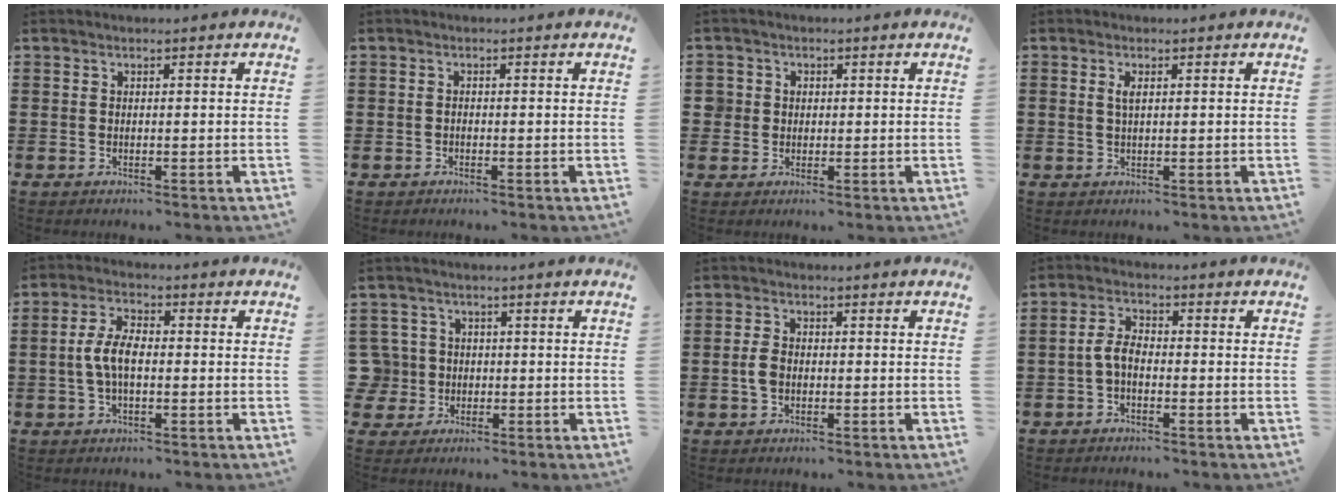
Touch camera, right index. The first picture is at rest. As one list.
[{"total": 0.6, "force": [-0.4, 0.4, 0.2], "torque": [-0.004, 0.000, -0.010]}, {"total": 2.5, "force": [0.4, 2.5, 0.3], "torque": [-0.018, 0.013, 0.005]}, {"total": 1.5, "force": [0.5, 0.5, 1.4], "torque": [-0.029, 0.004, 0.007]}, {"total": 5.2, "force": [-0.5, 2.0, 4.8], "torque": [-0.109, -0.004, -0.015]}, {"total": 4.3, "force": [-0.2, 4.2, 0.8], "torque": [-0.046, 0.010, -0.008]}, {"total": 2.4, "force": [-0.4, 1.2, 2.0], "torque": [-0.048, -0.003, -0.010]}, {"total": 3.4, "force": [-1.0, 1.3, 3.0], "torque": [-0.071, -0.001, -0.024]}]